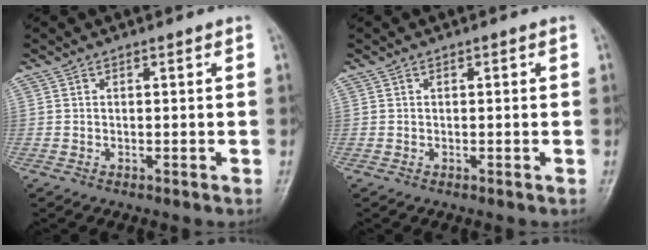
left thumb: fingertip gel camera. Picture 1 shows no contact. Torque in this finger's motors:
{"motor_torque": [0.00, 0.00, 0.00, 0.00, 0.00]}